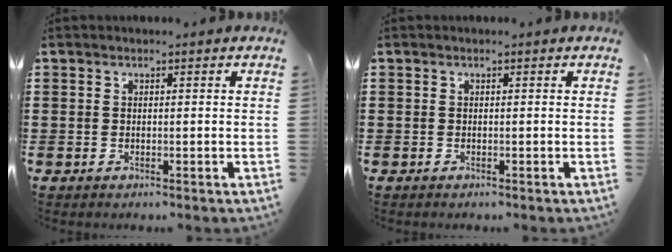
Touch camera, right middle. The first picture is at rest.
{"total": 0.0}